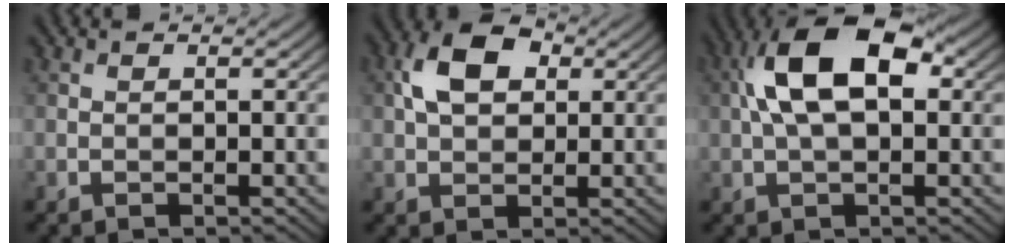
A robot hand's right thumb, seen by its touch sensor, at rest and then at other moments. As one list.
[{"total": 6.7, "force": [1.8, 4.4, 4.7], "torque": [-0.101, 0.015, 0.026]}, {"total": 10.9, "force": [2.0, 5.4, 9.2], "torque": [-0.184, 0.022, 0.026]}]